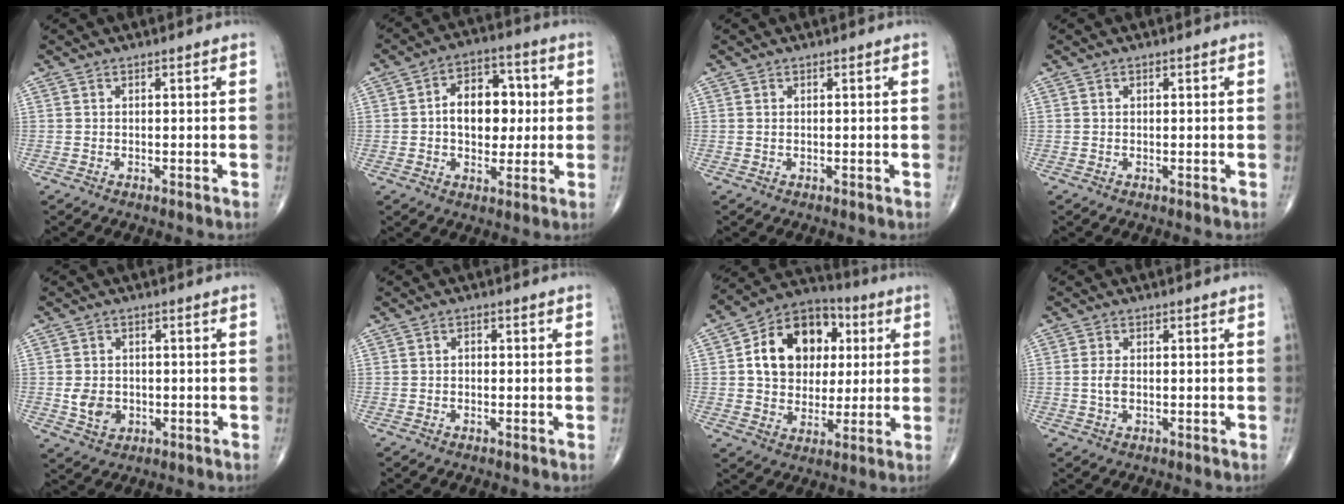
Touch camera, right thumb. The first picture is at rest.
{"total": 11.7, "force": [0.7, 7.9, 8.6], "torque": [-0.090, 0.018, 0.008]}
{"total": 0.0}
{"total": 0.0}
{"total": 5.1, "force": [-0.7, 4.0, 3.0], "torque": [-0.040, 0.000, -0.004]}
{"total": 1.1, "force": [0.0, 0.7, 0.8], "torque": [-0.008, 0.005, -0.003]}
{"total": 17.2, "force": [3.6, 13.1, 10.5], "torque": [-0.132, 0.010, 0.056]}
{"total": 2.6, "force": [-0.1, 1.5, 2.1], "torque": [-0.044, -0.001, -0.003]}